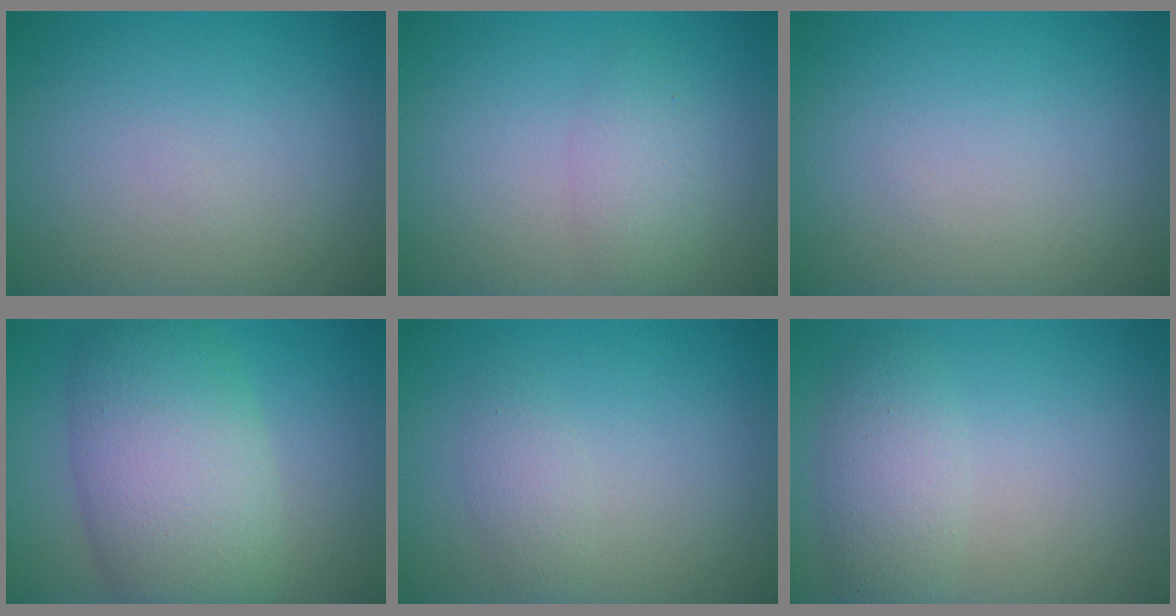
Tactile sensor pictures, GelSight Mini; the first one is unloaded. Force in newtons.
{"total": 2.3, "press": 2.3, "slide": 0.1}
{"total": 0.0}
{"total": 9.5, "press": 9.5, "slide": 0.3}
{"total": 1.6, "press": 1.6, "slide": 0.1}
{"total": 3.3, "press": 3.3, "slide": 0.2}